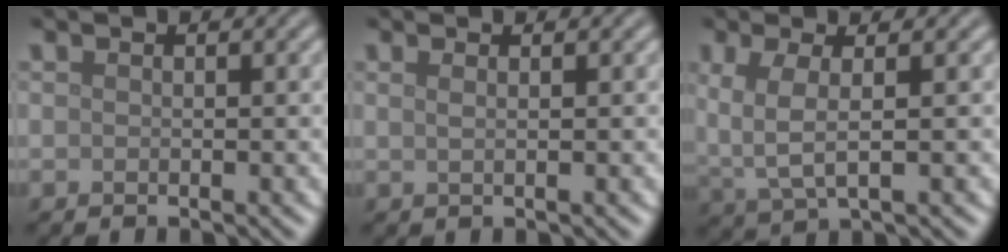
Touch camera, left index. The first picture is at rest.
{"total": 1.4, "force": [0.7, 0.7, 1.0], "torque": [-0.006, -0.002, -0.001]}
{"total": 3.4, "force": [0.6, 1.1, 3.1], "torque": [-0.074, -0.006, 0.013]}